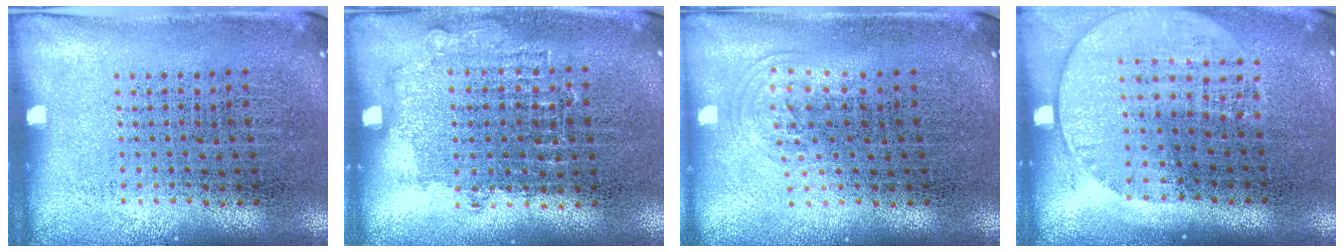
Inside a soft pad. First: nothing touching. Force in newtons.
{"total": 0.8, "press": 0.8, "slide": 0.3}
{"total": 1.0, "press": 0.7, "slide": 0.7}
{"total": 1.5, "press": 1.3, "slide": 0.7}